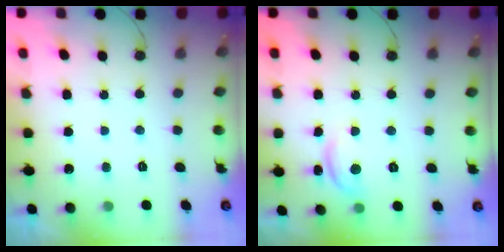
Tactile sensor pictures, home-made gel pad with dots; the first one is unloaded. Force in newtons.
{"total": 8.4, "press": 8.4, "slide": 0.6}